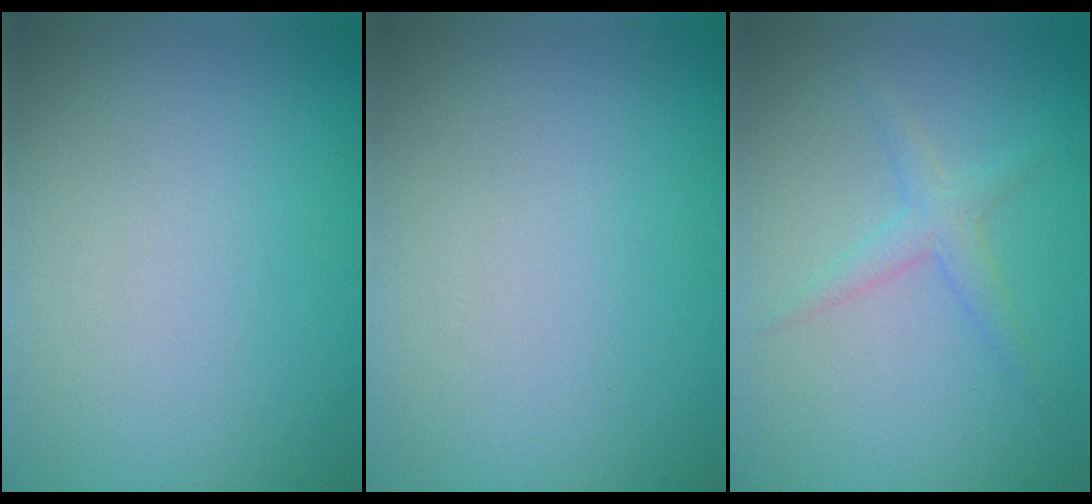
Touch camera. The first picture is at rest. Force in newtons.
{"total": 0.0}
{"total": 1.8, "press": 1.8, "slide": 0.1}